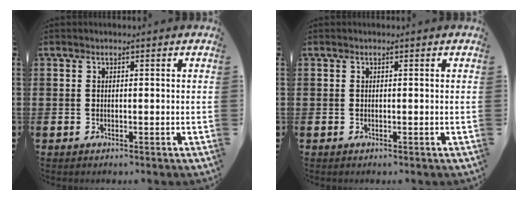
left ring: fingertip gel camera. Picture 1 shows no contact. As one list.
[{"total": 0.0}]